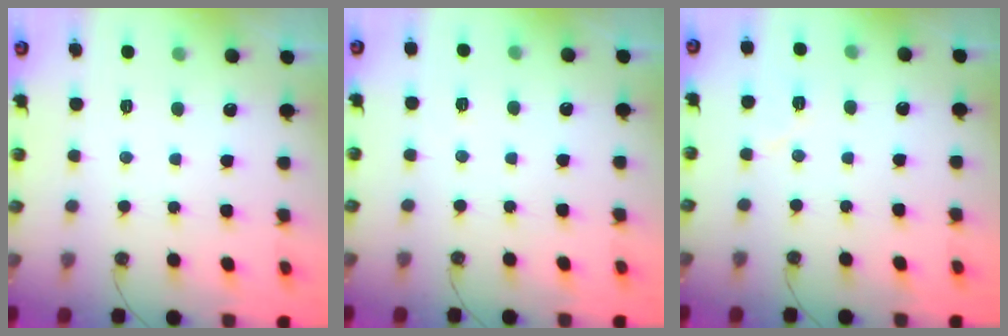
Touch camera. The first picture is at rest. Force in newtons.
{"total": 1.6, "press": 1.5, "slide": 0.5}
{"total": 5.7, "press": 4.1, "slide": 4.0}